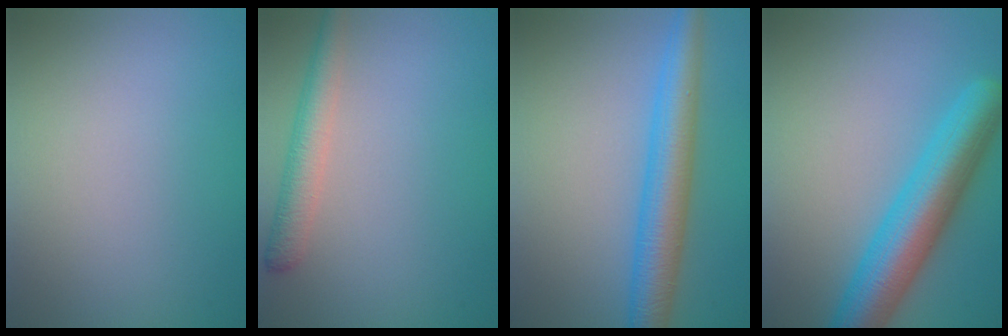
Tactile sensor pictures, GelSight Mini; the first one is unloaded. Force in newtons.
{"total": 3.0, "press": 3.0, "slide": 0.2}
{"total": 5.7, "press": 5.7, "slide": 0.0}
{"total": 7.7, "press": 7.7, "slide": 0.4}